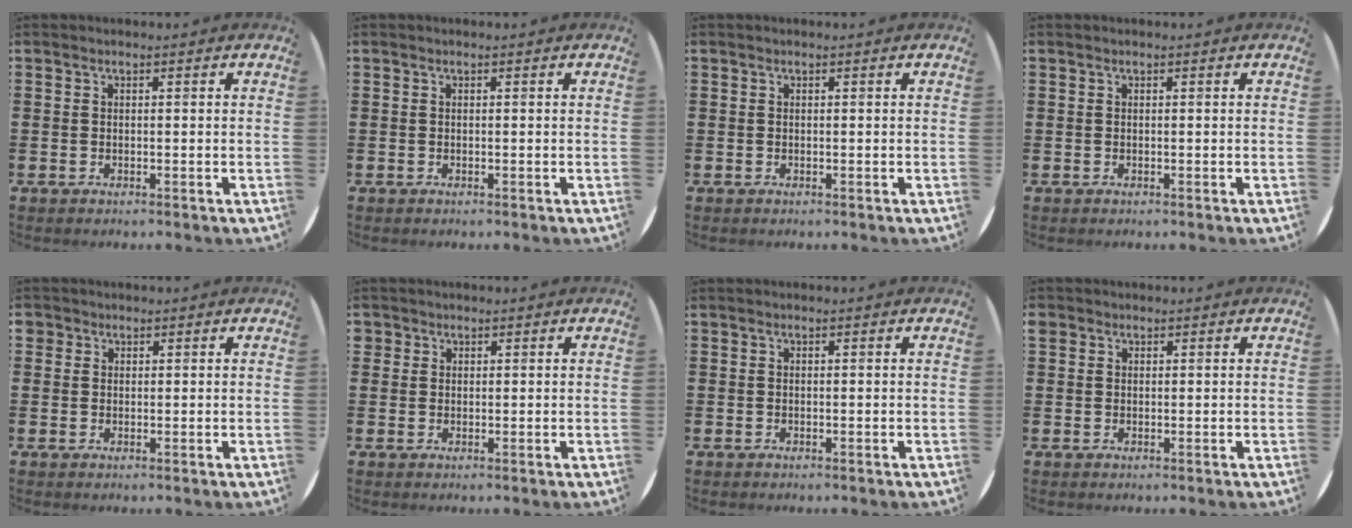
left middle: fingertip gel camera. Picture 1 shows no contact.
{"total": 0.0}
{"total": 0.0}
{"total": 0.0}
{"total": 1.2, "force": [0.8, 0.9, 0.0], "torque": [0.007, 0.001, 0.014]}
{"total": 1.2, "force": [0.9, 0.8, 0.0], "torque": [0.007, -0.001, 0.016]}
{"total": 0.0}
{"total": 1.0, "force": [0.7, 0.6, 0.0], "torque": [0.000, 0.004, 0.014]}